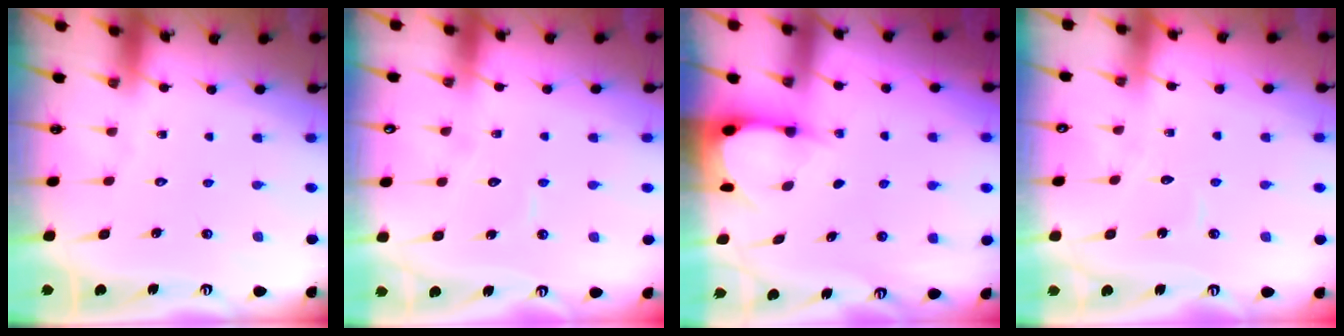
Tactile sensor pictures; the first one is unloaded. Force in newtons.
{"total": 5.4, "press": 5.4, "slide": 0.5}
{"total": 3.1, "press": 3.1, "slide": 0.3}
{"total": 3.0, "press": 3.0, "slide": 0.3}